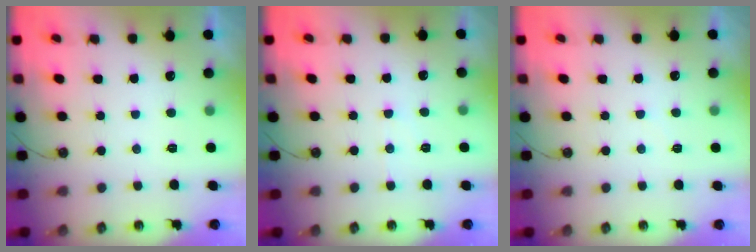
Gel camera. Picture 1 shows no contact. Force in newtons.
{"total": 3.6, "press": 3.5, "slide": 0.6}
{"total": 2.2, "press": 2.2, "slide": 0.4}